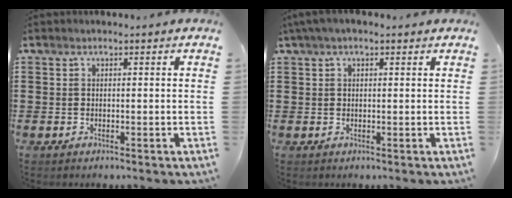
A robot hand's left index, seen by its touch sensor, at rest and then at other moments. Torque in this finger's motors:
{"motor_torque": [2.14, 0.00, 0.36, 0.21]}